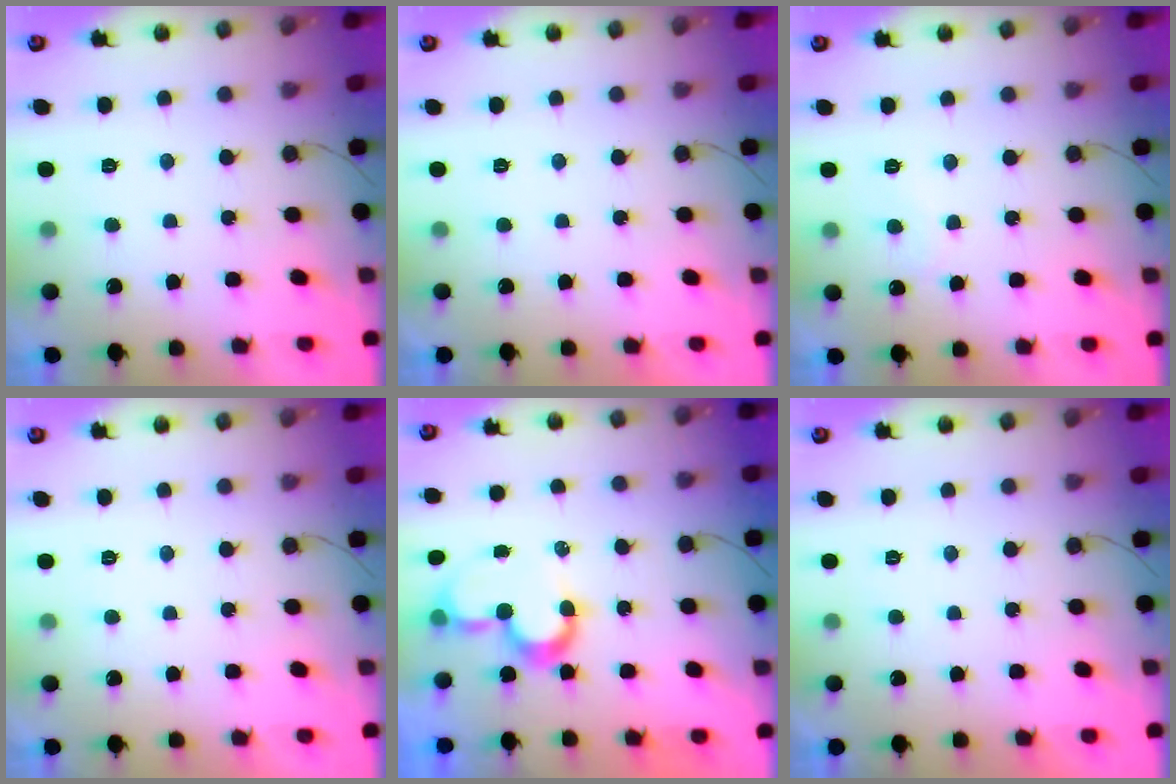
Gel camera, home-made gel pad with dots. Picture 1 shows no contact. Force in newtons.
{"total": 1.9, "press": 1.9, "slide": 0.0}
{"total": 4.6, "press": 4.5, "slide": 0.4}
{"total": 1.7, "press": 1.7, "slide": 0.1}
{"total": 7.9, "press": 7.9, "slide": 0.2}
{"total": 1.7, "press": 1.7, "slide": 0.1}